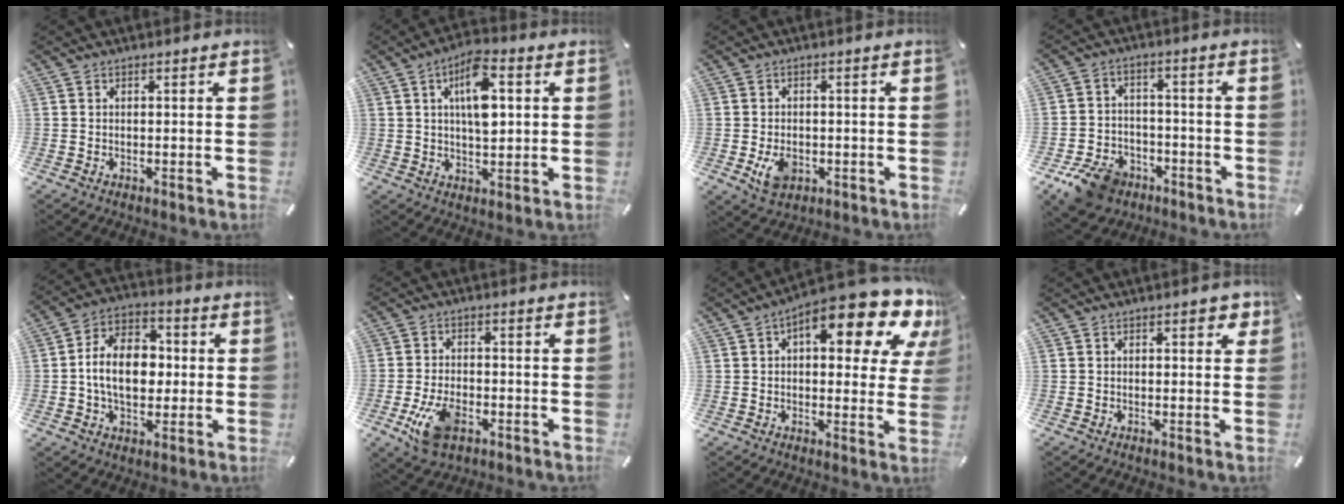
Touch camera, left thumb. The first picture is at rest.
{"total": 10.6, "force": [2.9, 4.9, 9.0], "torque": [-0.150, -0.004, 0.045]}
{"total": 5.6, "force": [-1.5, 4.1, 3.5], "torque": [-0.059, -0.002, -0.030]}
{"total": 10.3, "force": [-6.6, 6.8, 3.9], "torque": [-0.073, 0.052, -0.117]}
{"total": 12.9, "force": [-0.9, 9.3, 8.9], "torque": [-0.180, 0.014, -0.015]}
{"total": 9.3, "force": [-3.8, 5.4, 6.5], "torque": [-0.135, 0.006, -0.070]}
{"total": 18.4, "force": [9.9, 6.8, 13.9], "torque": [-0.183, -0.071, 0.157]}
{"total": 2.5, "force": [0.9, 1.3, 1.9], "torque": [-0.017, -0.003, 0.008]}